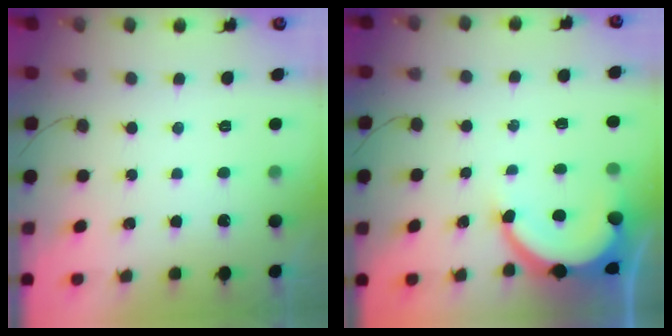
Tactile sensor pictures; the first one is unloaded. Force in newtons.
{"total": 7.8, "press": 7.8, "slide": 0.6}